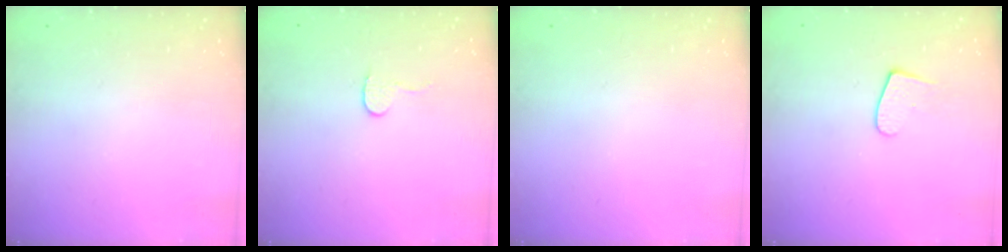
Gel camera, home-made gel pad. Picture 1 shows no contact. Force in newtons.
{"total": 5.5, "press": 5.5, "slide": 0.4}
{"total": 0.0}
{"total": 6.7, "press": 6.7, "slide": 0.6}